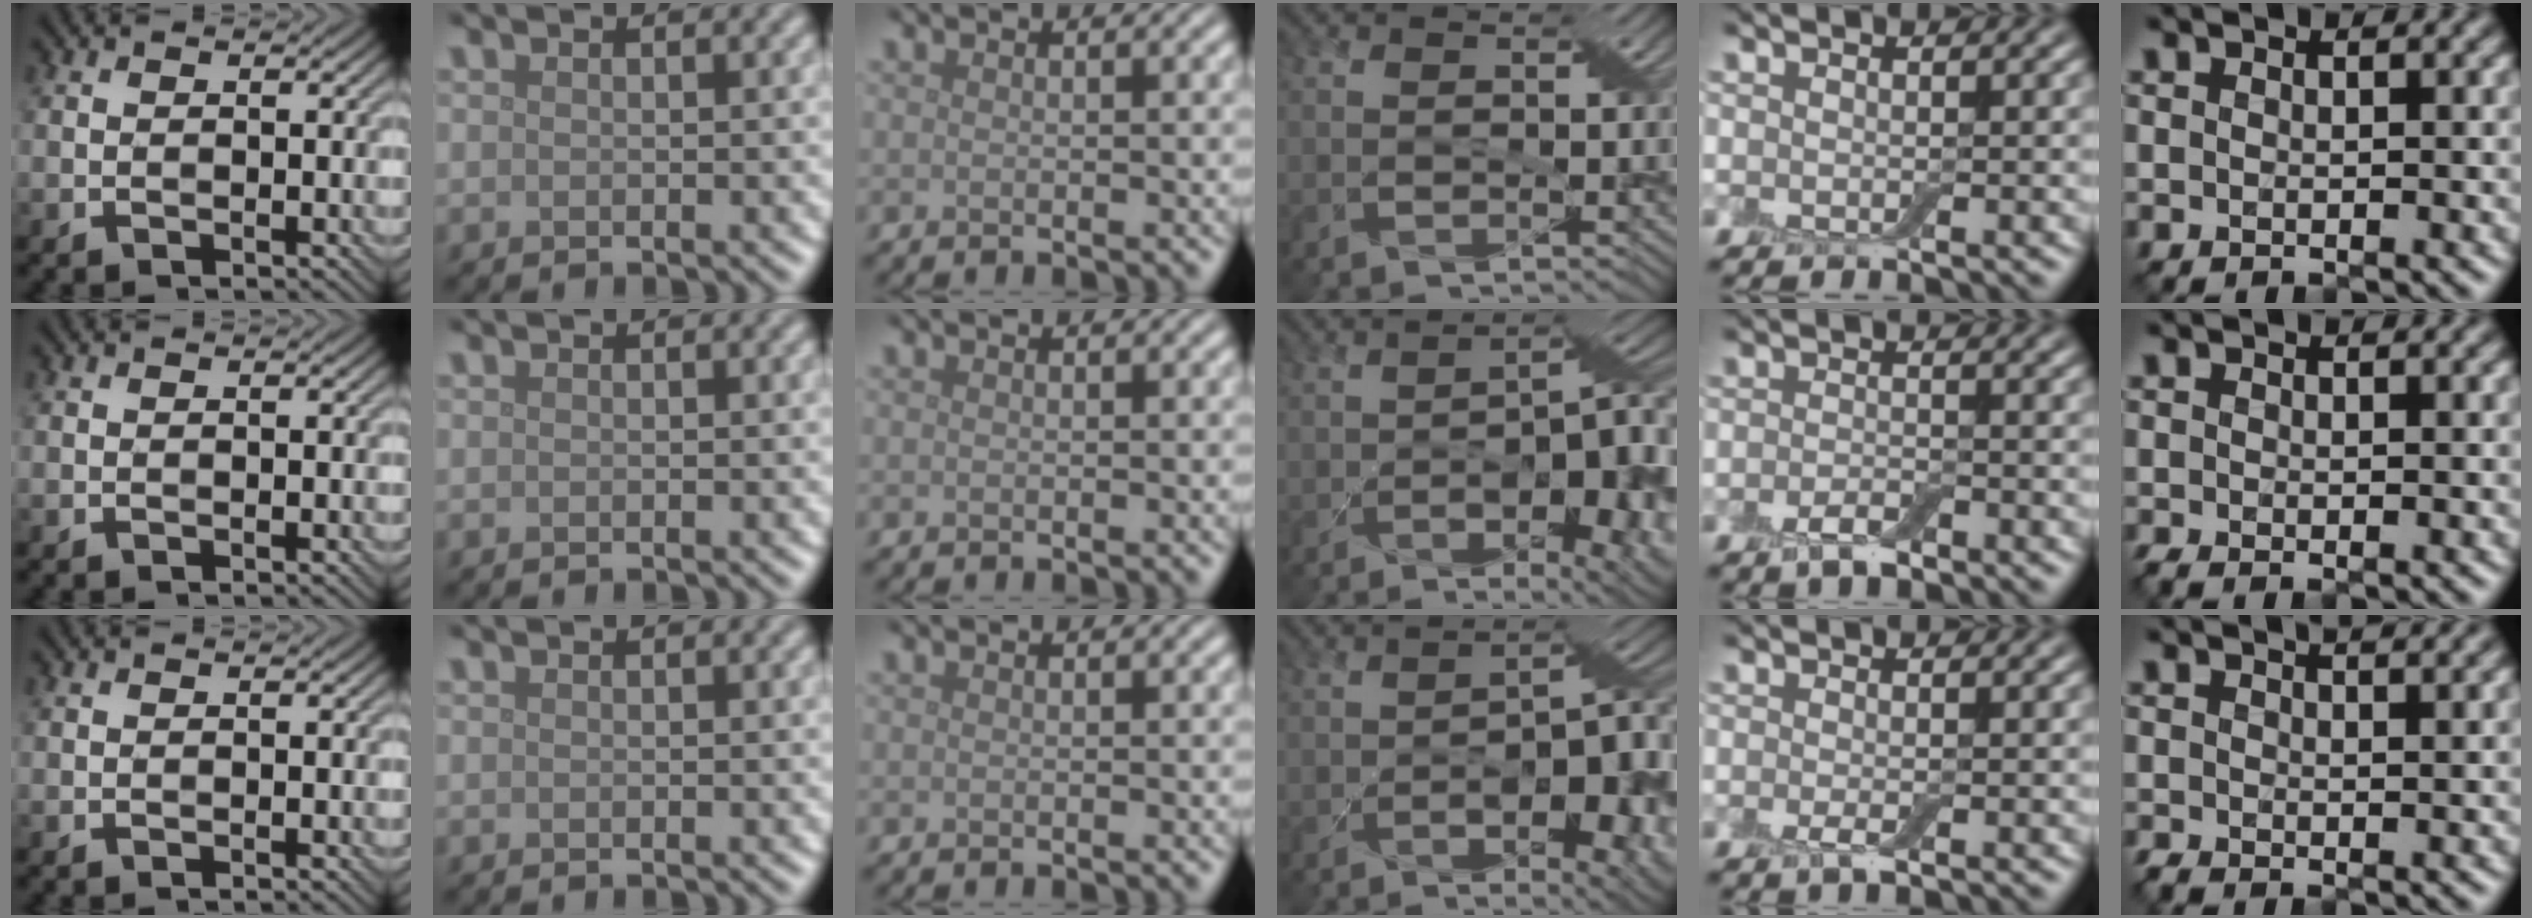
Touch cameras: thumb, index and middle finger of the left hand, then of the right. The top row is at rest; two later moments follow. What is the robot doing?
{"motion": "pour", "object": "bowl"}